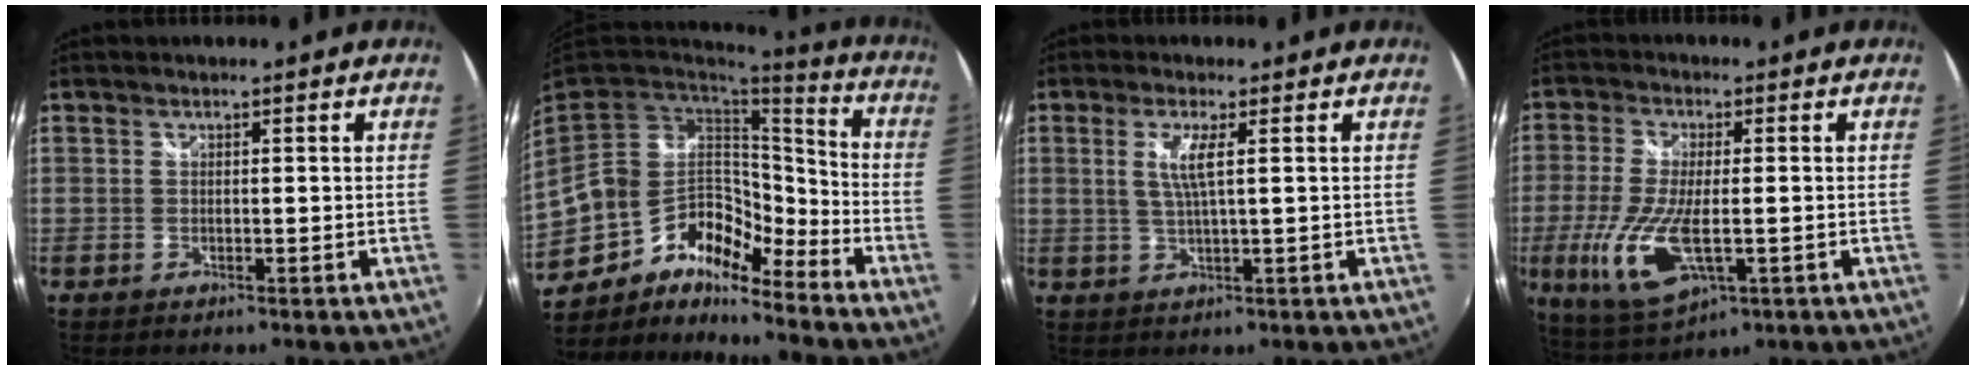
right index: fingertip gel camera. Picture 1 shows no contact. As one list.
[{"total": 18.5, "force": [-9.8, 12.6, 9.3], "torque": [-0.215, 0.001, -0.180]}, {"total": 3.9, "force": [1.0, 0.0, 3.8], "torque": [-0.076, -0.004, 0.019]}, {"total": 12.5, "force": [-3.1, 4.4, 11.3], "torque": [-0.241, -0.022, -0.052]}]